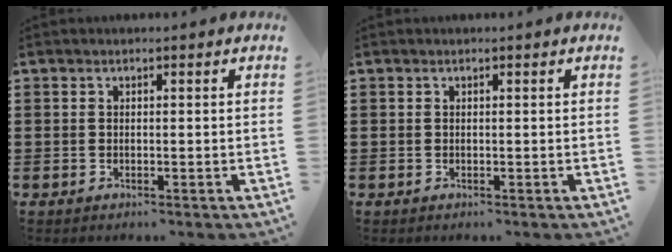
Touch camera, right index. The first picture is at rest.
{"total": 0.0}